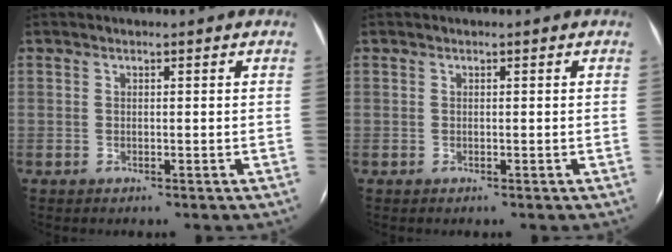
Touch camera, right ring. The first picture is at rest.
{"total": 0.0}